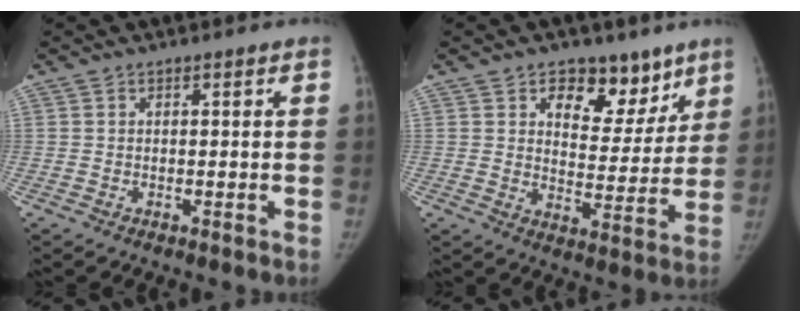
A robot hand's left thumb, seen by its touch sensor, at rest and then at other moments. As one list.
[{"total": 12.1, "force": [7.6, 7.5, 5.6], "torque": [-0.025, -0.040, 0.112]}]